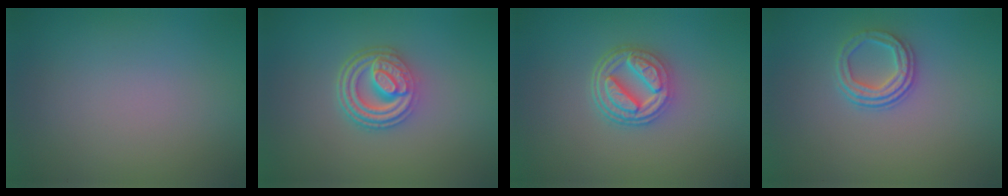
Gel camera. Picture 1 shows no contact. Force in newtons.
{"total": 4.9, "press": 3.7, "slide": 3.1}
{"total": 4.8, "press": 3.8, "slide": 3.1}
{"total": 2.8, "press": 2.3, "slide": 1.5}